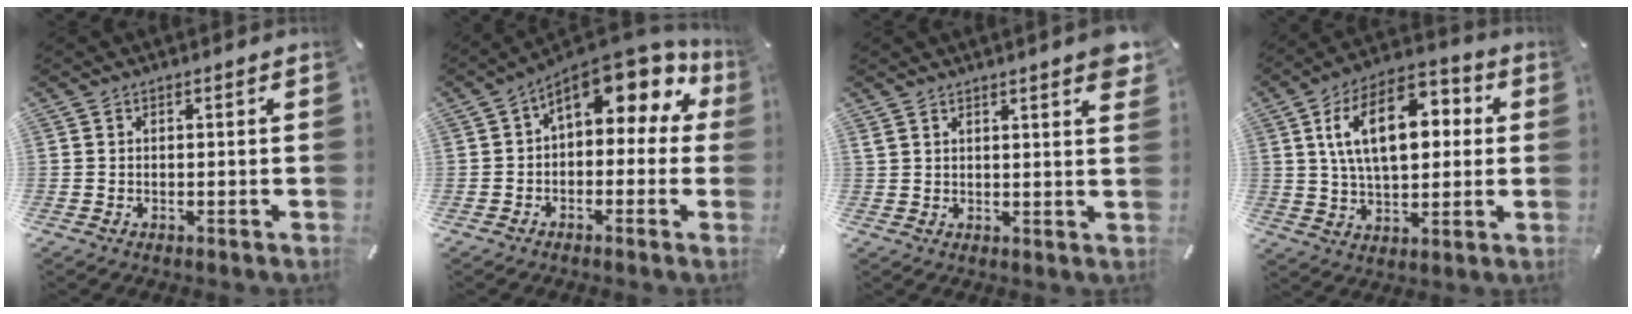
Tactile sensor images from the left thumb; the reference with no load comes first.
{"total": 11.4, "force": [6.4, 5.3, 7.8], "torque": [-0.118, -0.049, 0.111]}
{"total": 4.1, "force": [2.8, 0.8, 2.9], "torque": [-0.045, -0.013, 0.049]}
{"total": 17.3, "force": [4.1, 10.2, 13.4], "torque": [-0.243, 0.009, 0.069]}